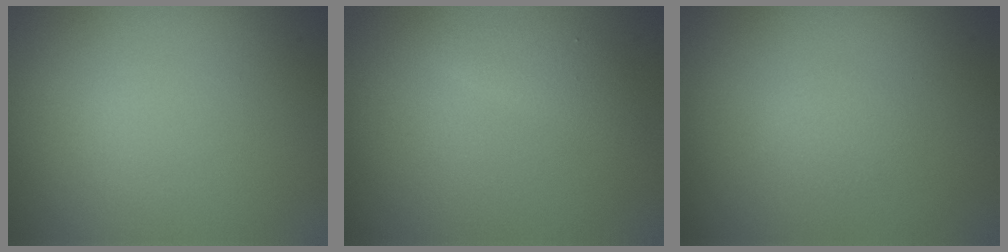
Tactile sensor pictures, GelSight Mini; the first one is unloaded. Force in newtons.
{"total": 1.5, "press": 1.5, "slide": 0.1}
{"total": 0.8, "press": 0.8, "slide": 0.1}